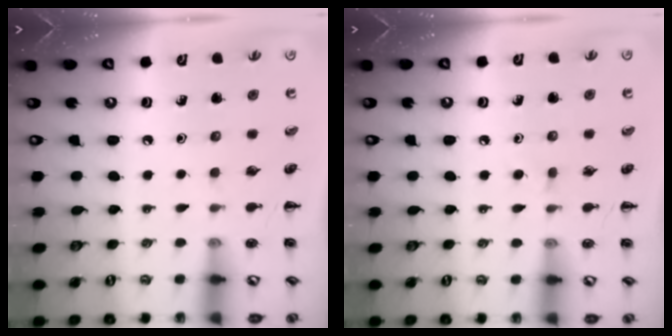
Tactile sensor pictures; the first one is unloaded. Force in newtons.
{"total": 1.7, "press": 1.5, "slide": 0.9}